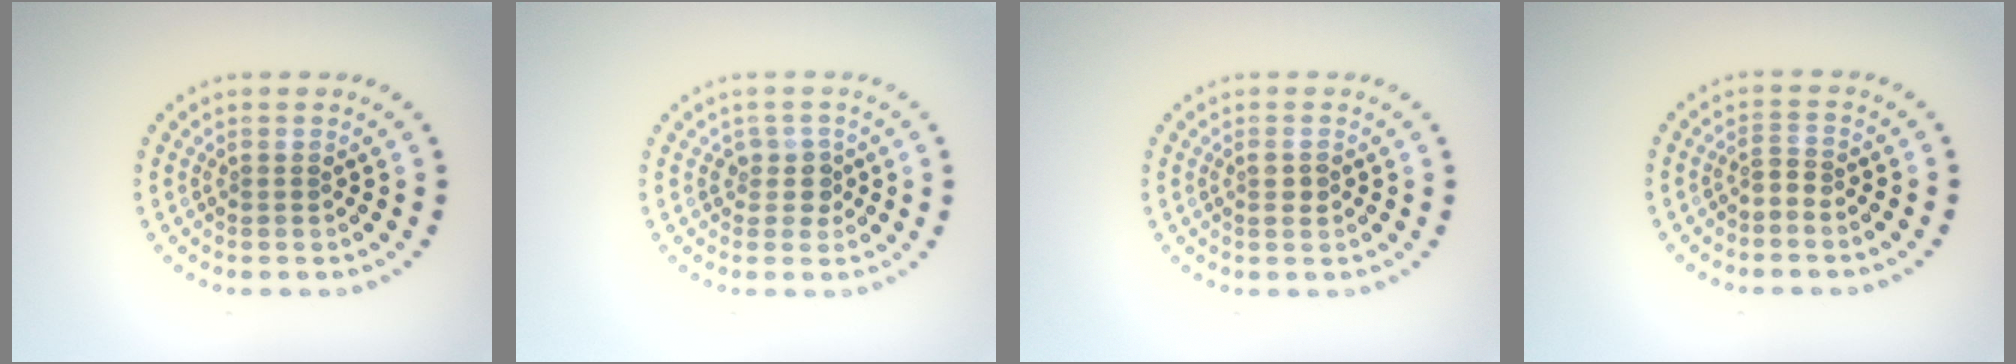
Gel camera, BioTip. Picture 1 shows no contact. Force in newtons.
{"total": 1.8, "press": 1.5, "slide": 1.1}
{"total": 1.2, "press": 1.1, "slide": 0.4}
{"total": 1.2, "press": 0.6, "slide": 1.0}